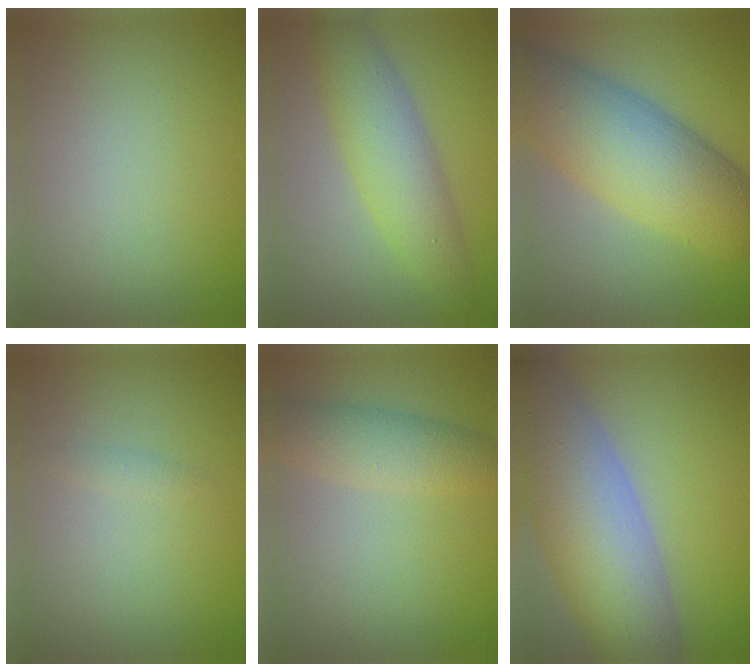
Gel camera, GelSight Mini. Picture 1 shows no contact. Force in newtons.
{"total": 5.5, "press": 5.5, "slide": 0.2}
{"total": 11.3, "press": 11.3, "slide": 0.4}
{"total": 0.7, "press": 0.7, "slide": 0.0}
{"total": 3.9, "press": 3.9, "slide": 0.1}
{"total": 11.8, "press": 11.7, "slide": 0.7}